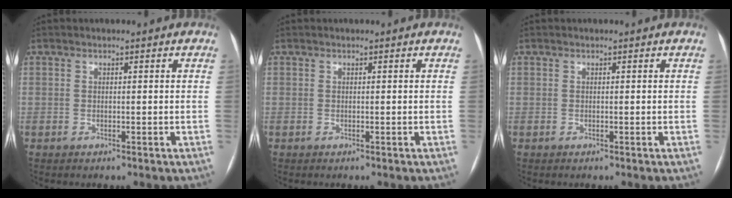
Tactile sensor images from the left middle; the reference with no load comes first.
{"total": 0.0}
{"total": 0.0}